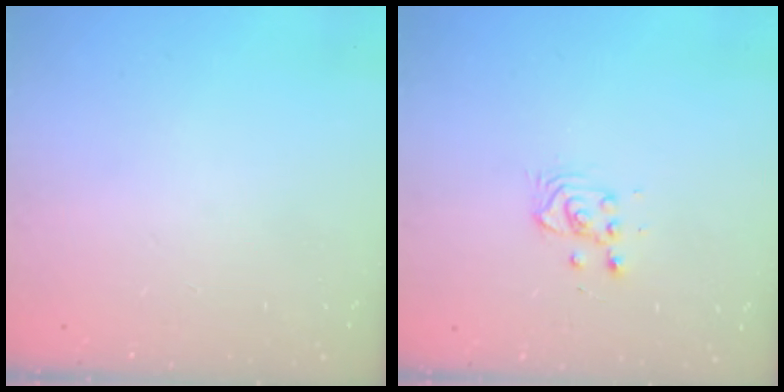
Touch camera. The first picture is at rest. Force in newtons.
{"total": 3.3, "press": 3.3, "slide": 0.2}